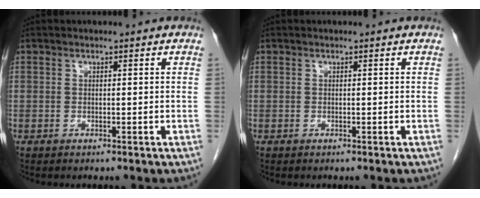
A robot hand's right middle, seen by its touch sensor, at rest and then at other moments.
{"total": 0.0}